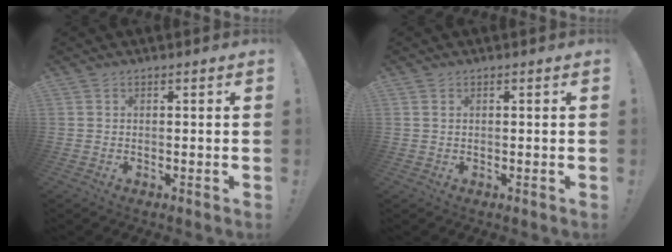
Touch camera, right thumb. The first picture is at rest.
{"total": 0.6, "force": [0.3, 0.3, 0.5], "torque": [-0.016, 0.004, 0.008]}